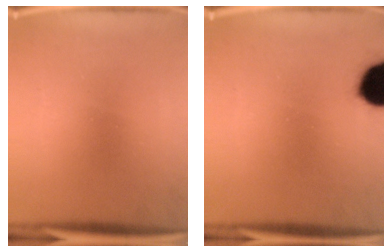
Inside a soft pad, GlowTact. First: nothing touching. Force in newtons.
{"total": 15.8}